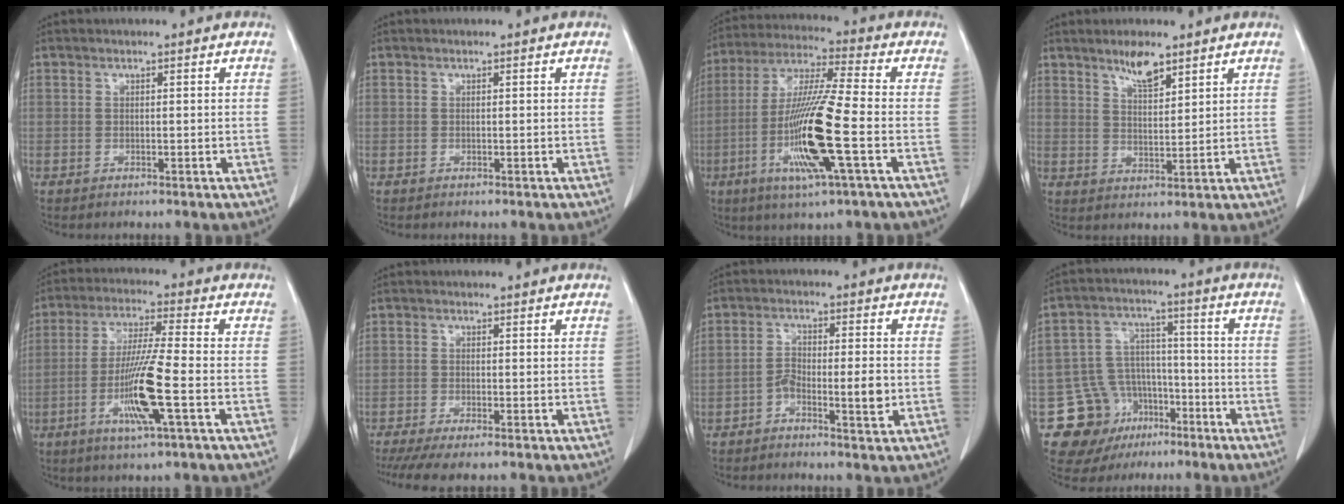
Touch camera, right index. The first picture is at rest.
{"total": 0.0}
{"total": 15.4, "force": [-4.4, 0.1, 14.8], "torque": [-0.303, -0.017, -0.088]}
{"total": 4.8, "force": [3.6, 1.1, 3.0], "torque": [-0.057, -0.002, 0.067]}
{"total": 10.8, "force": [-3.4, -0.4, 10.2], "torque": [-0.203, -0.015, -0.068]}
{"total": 6.8, "force": [-5.4, 0.7, 3.9], "torque": [-0.054, -0.013, -0.087]}
{"total": 5.1, "force": [-1.7, 1.5, 4.5], "torque": [-0.075, 0.008, -0.028]}
{"total": 13.0, "force": [-7.3, 10.2, 3.5], "torque": [-0.058, 0.054, -0.107]}